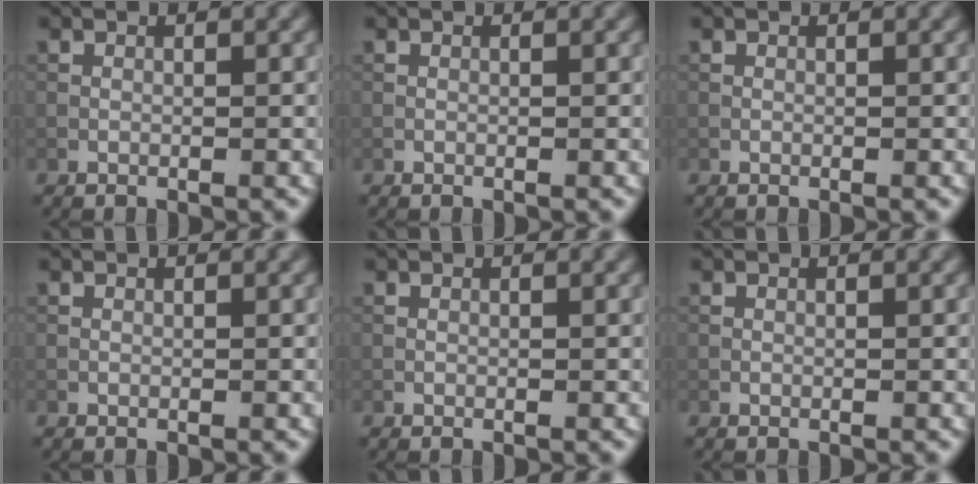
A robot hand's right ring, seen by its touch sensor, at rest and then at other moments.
{"total": 0.0}
{"total": 0.0}
{"total": 0.0}
{"total": 0.0}
{"total": 0.0}